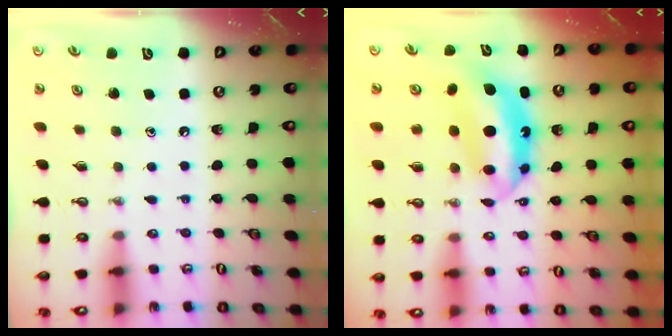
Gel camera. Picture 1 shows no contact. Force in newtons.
{"total": 8.1, "press": 8.1, "slide": 0.7}